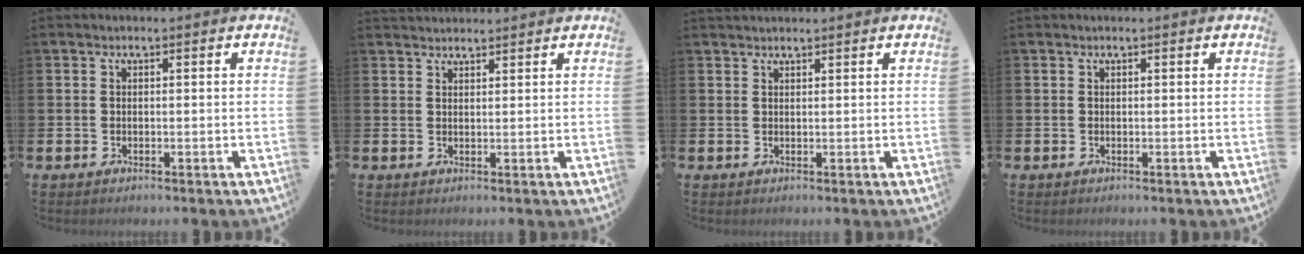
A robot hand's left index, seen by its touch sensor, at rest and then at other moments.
{"total": 2.0, "force": [1.9, 0.4, 0.0], "torque": [0.006, -0.008, 0.034]}
{"total": 1.1, "force": [1.1, 0.2, 0.1], "torque": [0.007, -0.003, 0.018]}
{"total": 0.0}